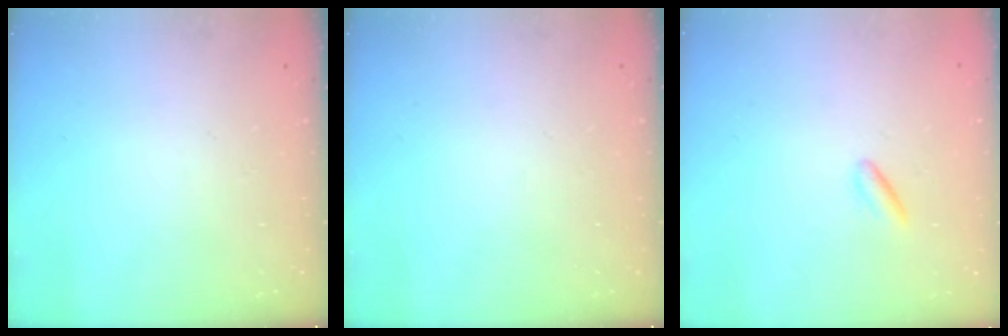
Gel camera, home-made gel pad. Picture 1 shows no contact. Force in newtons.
{"total": 0.0}
{"total": 1.7, "press": 1.6, "slide": 0.7}